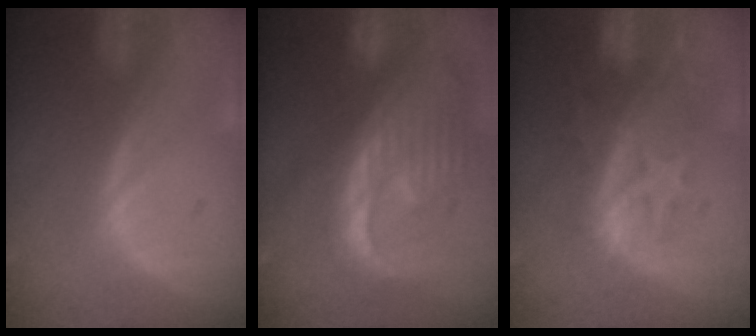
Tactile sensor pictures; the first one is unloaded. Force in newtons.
{"total": 13.0, "press": 11.1, "slide": 6.7}
{"total": 10.1, "press": 8.7, "slide": 5.1}